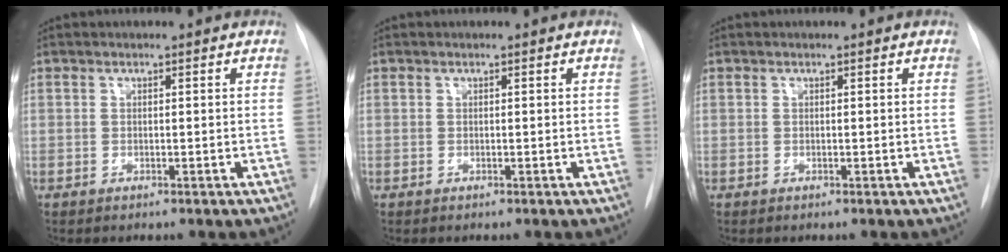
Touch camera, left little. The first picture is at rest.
{"total": 0.0}
{"total": 0.0}